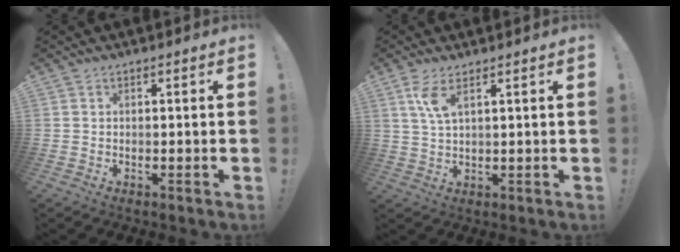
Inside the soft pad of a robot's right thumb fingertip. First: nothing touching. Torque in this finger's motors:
{"motor_torque": [0.05, 0.06, 0.47, 0.23, 0.02]}